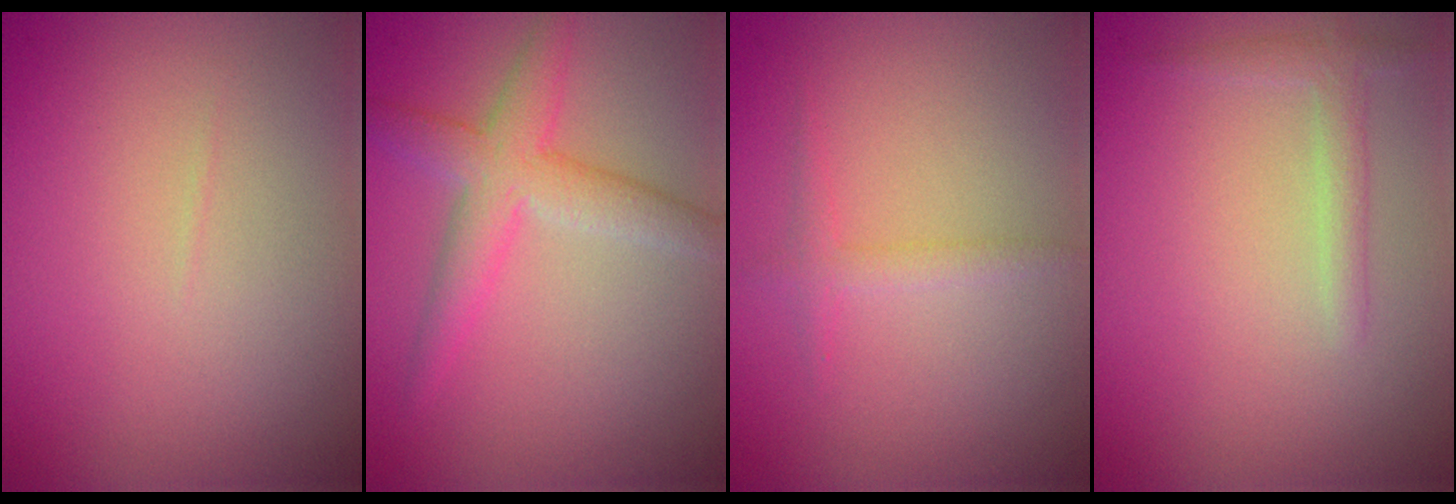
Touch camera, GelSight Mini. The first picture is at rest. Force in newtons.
{"total": 3.9, "press": 3.9, "slide": 0.1}
{"total": 1.3, "press": 1.3, "slide": 0.1}
{"total": 1.5, "press": 1.5, "slide": 0.1}